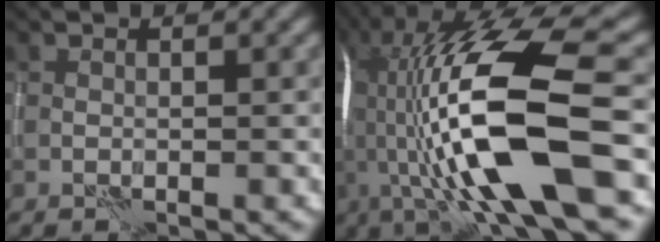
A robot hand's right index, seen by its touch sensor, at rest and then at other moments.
{"total": 16.5, "force": [-1.3, 4.4, 15.9], "torque": [-0.301, 0.022, -0.020]}